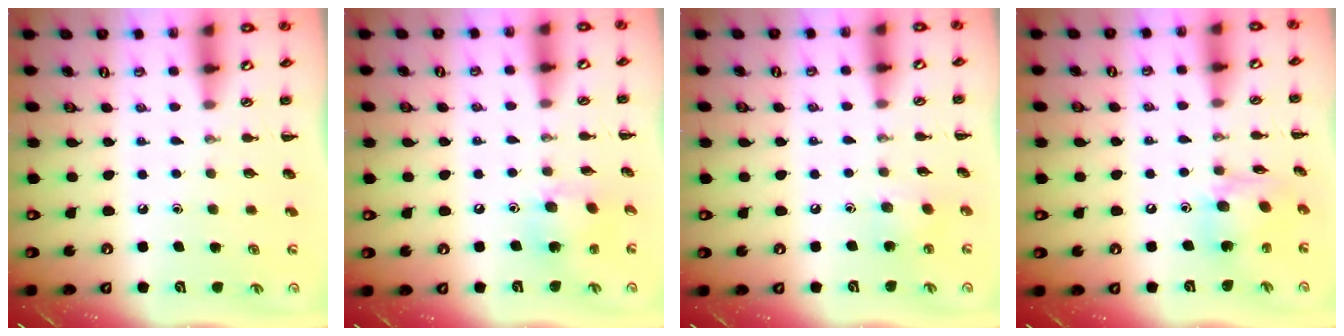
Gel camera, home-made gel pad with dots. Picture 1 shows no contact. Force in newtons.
{"total": 6.7, "press": 6.6, "slide": 1.4}
{"total": 5.2, "press": 5.1, "slide": 0.9}
{"total": 10.4, "press": 10.3, "slide": 0.9}